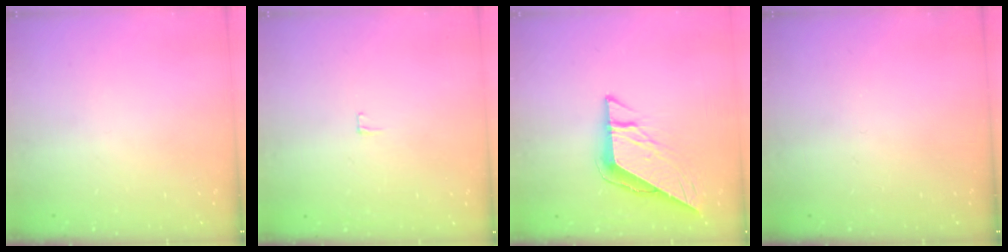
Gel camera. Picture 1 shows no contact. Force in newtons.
{"total": 3.4, "press": 3.3, "slide": 0.3}
{"total": 8.8, "press": 8.7, "slide": 0.8}
{"total": 0.0}